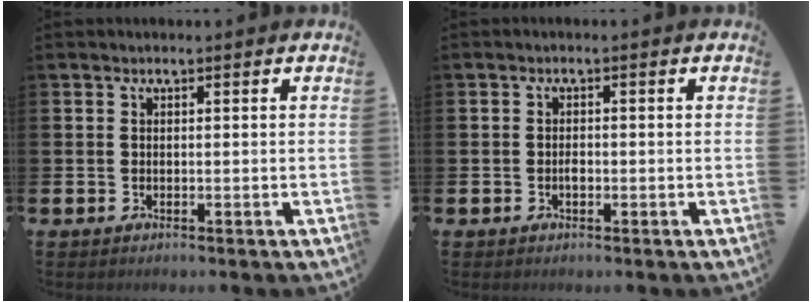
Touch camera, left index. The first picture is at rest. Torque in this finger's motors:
{"motor_torque": [-0.10, 0.14, 0.01, 0.00]}